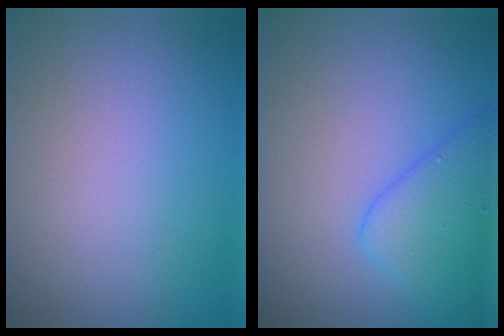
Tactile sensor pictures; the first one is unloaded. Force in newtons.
{"total": 4.4, "press": 4.4, "slide": 0.0}